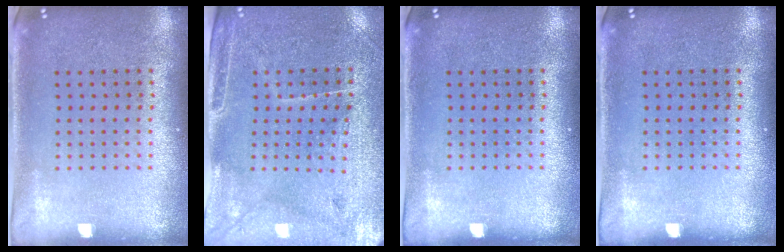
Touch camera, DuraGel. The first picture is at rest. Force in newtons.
{"total": 3.2, "press": 2.9, "slide": 1.3}
{"total": 0.0}
{"total": 0.0}